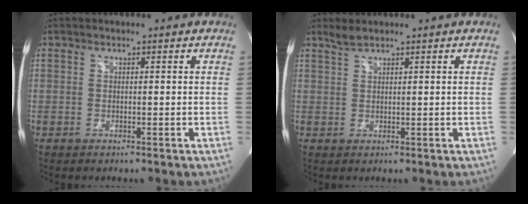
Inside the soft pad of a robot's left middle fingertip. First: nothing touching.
{"total": 1.6, "force": [1.5, -0.1, 0.7], "torque": [-0.018, 0.007, 0.034]}